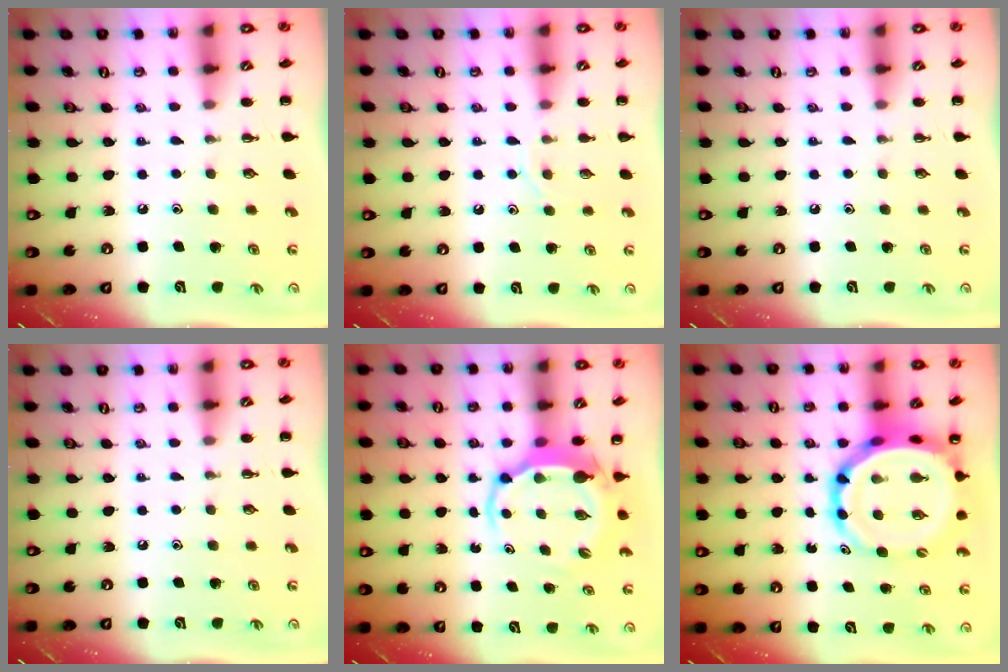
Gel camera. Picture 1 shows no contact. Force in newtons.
{"total": 7.2, "press": 7.1, "slide": 1.1}
{"total": 0.0}
{"total": 0.0}
{"total": 5.3, "press": 5.2, "slide": 1.3}
{"total": 11.7, "press": 11.2, "slide": 3.3}